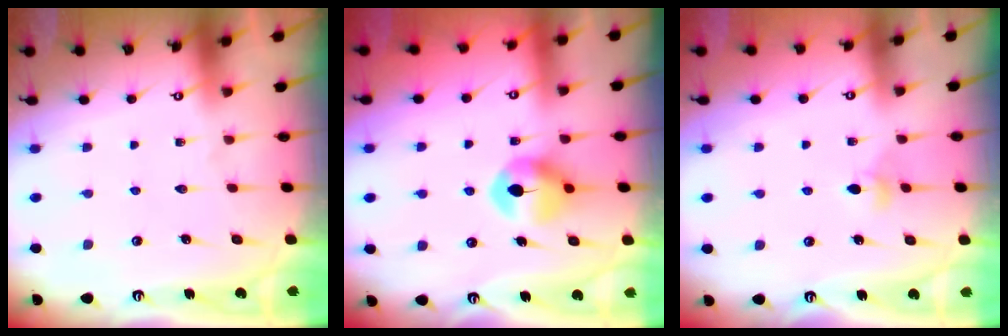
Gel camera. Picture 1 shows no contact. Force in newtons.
{"total": 7.9, "press": 7.9, "slide": 0.2}
{"total": 3.3, "press": 3.2, "slide": 0.6}